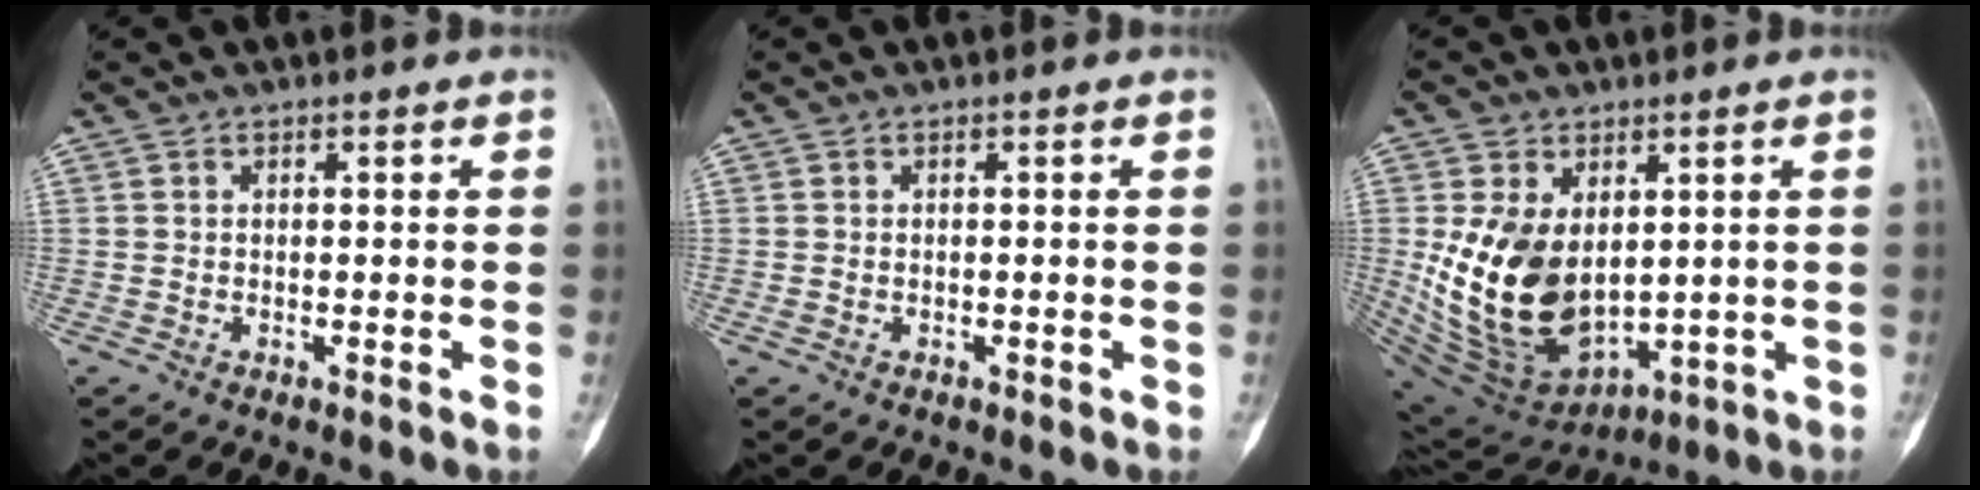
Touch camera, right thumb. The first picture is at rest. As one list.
[{"total": 0.9, "force": [-0.4, 0.7, 0.5], "torque": [-0.012, 0.006, -0.005]}, {"total": 18.0, "force": [1.2, 11.6, 13.6], "torque": [-0.225, -0.018, 0.056]}]